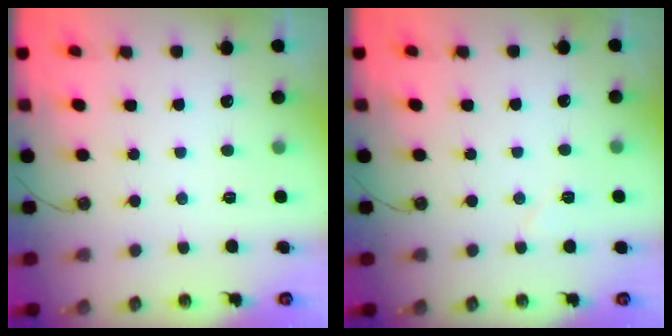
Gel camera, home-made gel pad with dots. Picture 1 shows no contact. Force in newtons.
{"total": 3.9, "press": 3.9, "slide": 0.6}